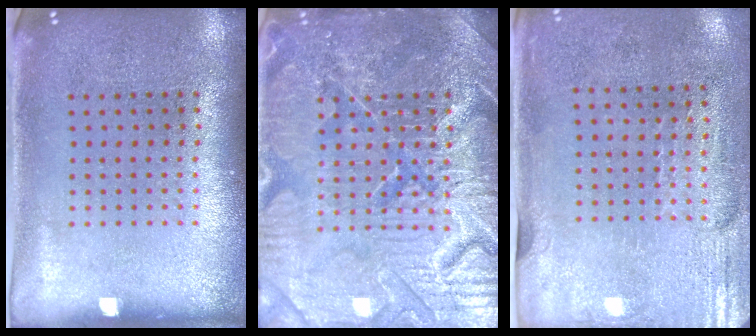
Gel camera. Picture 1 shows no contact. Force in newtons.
{"total": 7.9, "press": 7.8, "slide": 1.1}
{"total": 2.9, "press": 2.4, "slide": 1.6}